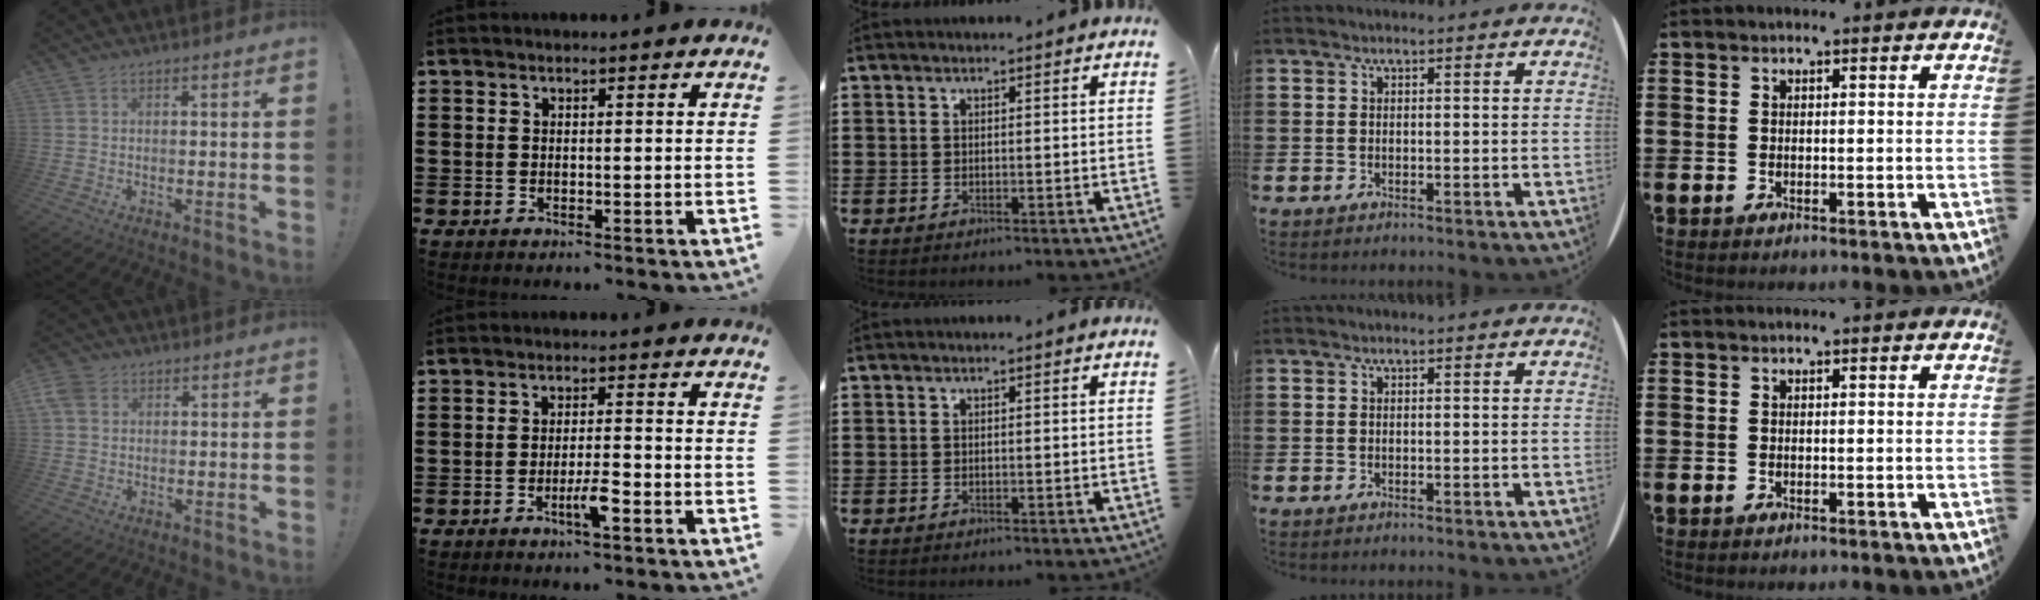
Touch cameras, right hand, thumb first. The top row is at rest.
{"thumb": {"total": 5.6, "force": [2.1, 4.2, 2.9], "torque": [-0.058, -0.001, 0.043]}, "index": {"total": 3.9, "force": [-2.0, 0.6, 3.3], "torque": [-0.061, 0.000, -0.037]}}